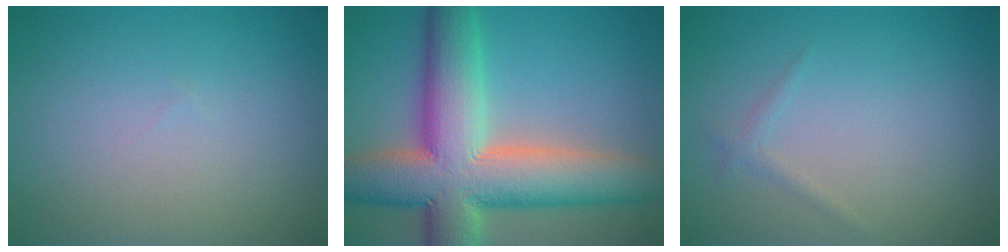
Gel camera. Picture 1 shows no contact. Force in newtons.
{"total": 13.4, "press": 13.4, "slide": 0.9}
{"total": 0.9, "press": 0.9, "slide": 0.1}